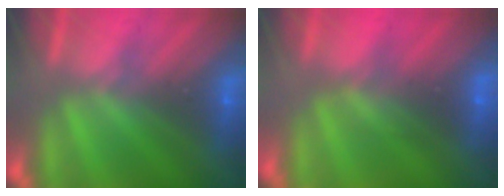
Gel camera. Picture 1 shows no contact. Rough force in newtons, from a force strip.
{"total": 2.7}